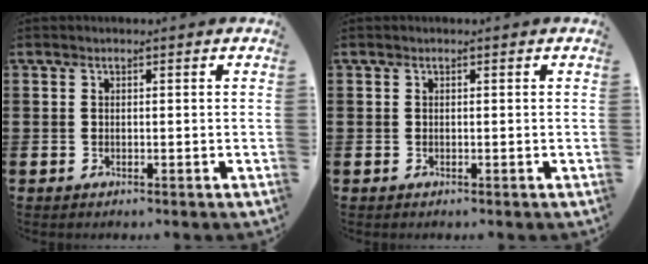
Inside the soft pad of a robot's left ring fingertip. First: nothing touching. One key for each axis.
{"total": 0.0}